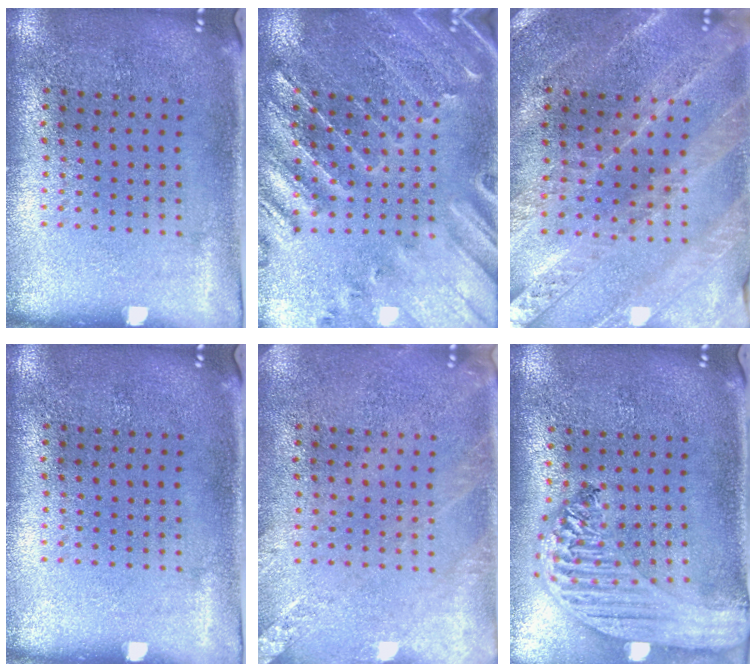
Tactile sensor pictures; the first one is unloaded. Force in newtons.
{"total": 1.0, "press": 0.9, "slide": 0.3}
{"total": 1.8, "press": 1.8, "slide": 0.1}
{"total": 0.0}
{"total": 2.1, "press": 2.1, "slide": 0.2}
{"total": 2.9, "press": 2.3, "slide": 1.8}